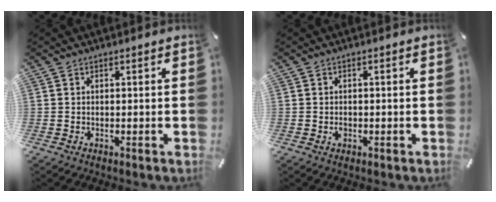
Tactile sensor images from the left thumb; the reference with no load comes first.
{"total": 1.2, "force": [-0.2, 1.0, 0.7], "torque": [-0.014, 0.003, -0.006]}